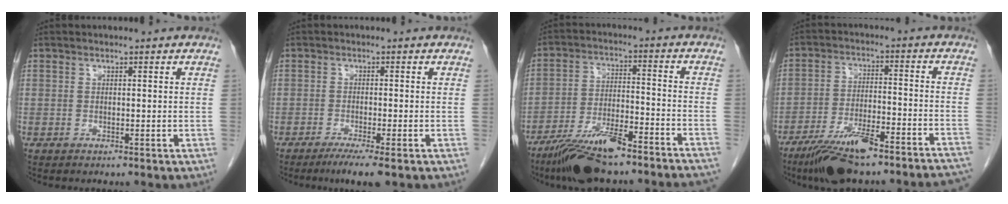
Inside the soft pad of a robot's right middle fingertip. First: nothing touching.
{"total": 4.6, "force": [-3.0, 0.1, 3.4], "torque": [-0.054, -0.013, -0.049]}
{"total": 15.0, "force": [-12.3, 1.2, 8.6], "torque": [-0.135, -0.009, -0.205]}
{"total": 16.5, "force": [-13.6, 1.8, 9.2], "torque": [-0.111, 0.007, -0.212]}